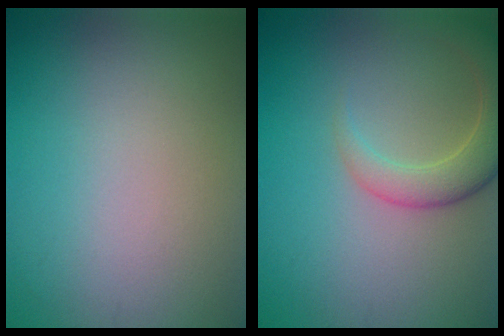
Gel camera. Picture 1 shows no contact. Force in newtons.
{"total": 4.5, "press": 4.5, "slide": 0.5}